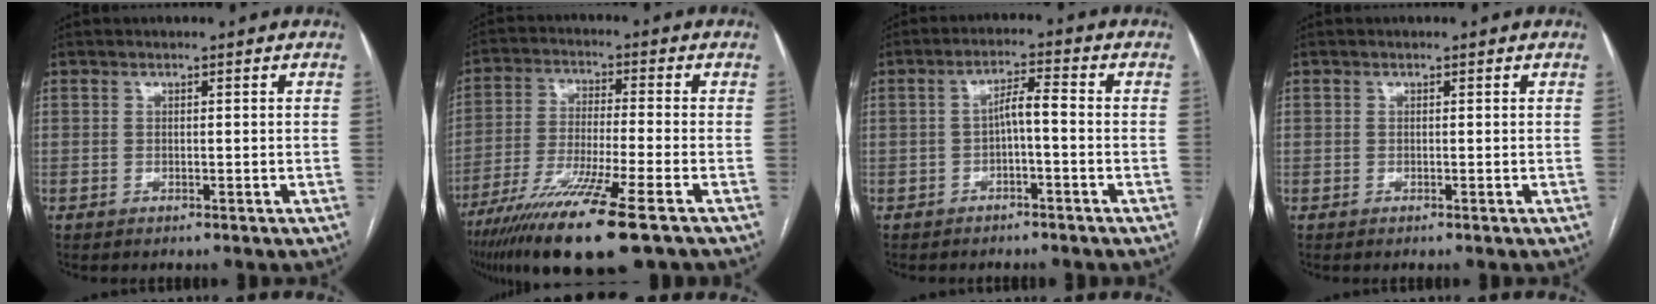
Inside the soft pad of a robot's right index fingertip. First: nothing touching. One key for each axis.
{"total": 15.2, "fx": -9.7, "fy": -0.2, "fz": 11.7, "tx": -0.227, "ty": -0.044, "tz": -0.172}
{"total": 3.7, "fx": -0.9, "fy": 0.6, "fz": 3.5, "tx": -0.060, "ty": 0.016, "tz": -0.012}
{"total": 0.0}